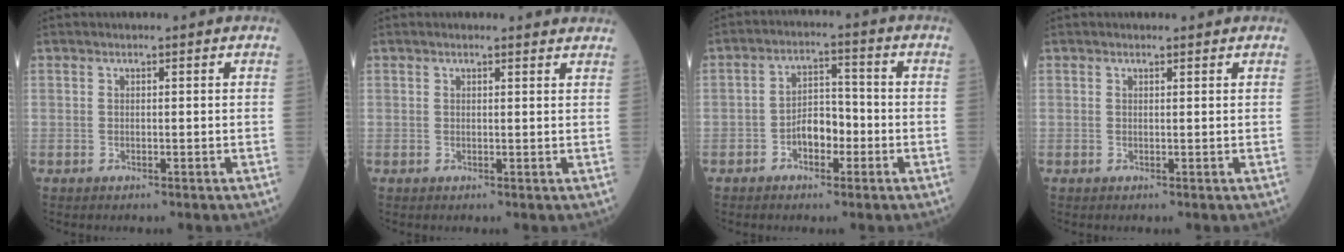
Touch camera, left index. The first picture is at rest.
{"total": 2.6, "force": [2.5, 0.3, 0.6], "torque": [-0.014, 0.004, 0.018]}
{"total": 5.2, "force": [-2.1, 2.8, 3.8], "torque": [-0.068, 0.016, -0.041]}
{"total": 0.5, "force": [0.5, 0.1, 0.1], "torque": [-0.011, -0.002, 0.006]}